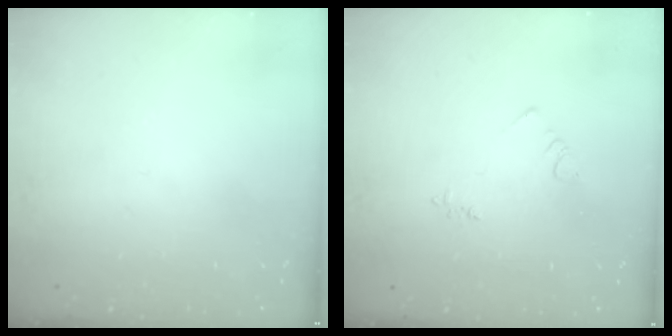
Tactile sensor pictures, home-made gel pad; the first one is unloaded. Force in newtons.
{"total": 3.9, "press": 3.8, "slide": 0.7}